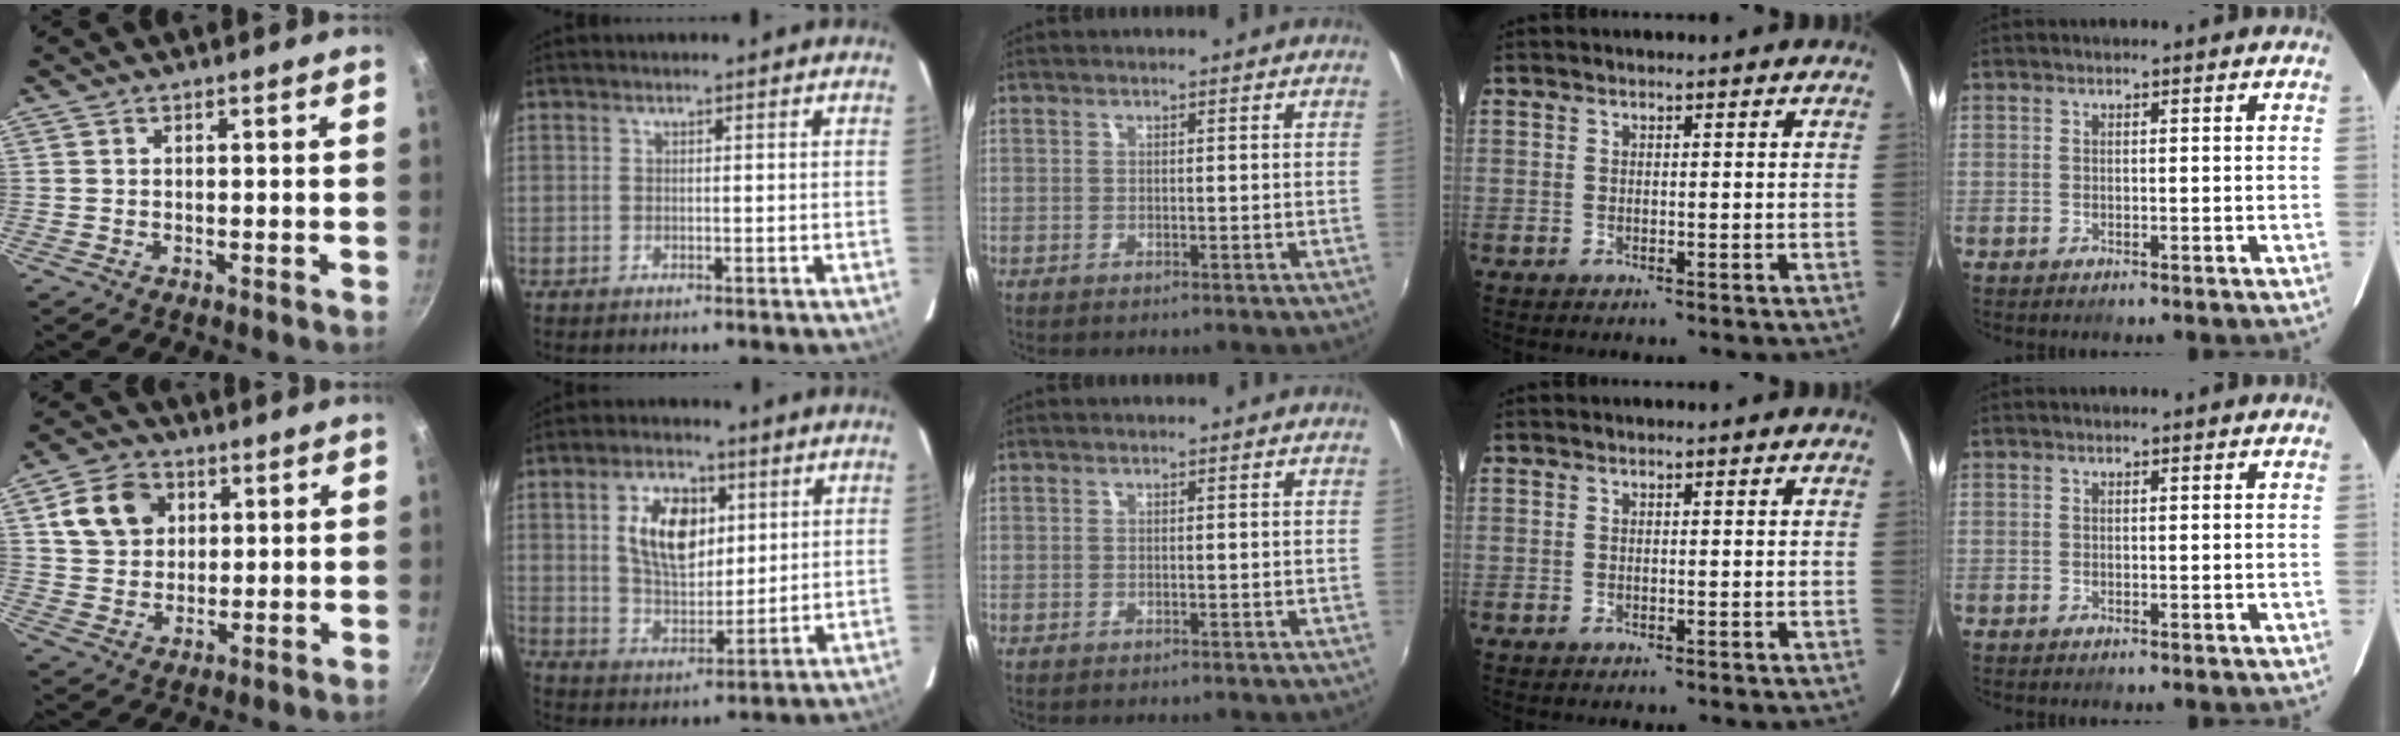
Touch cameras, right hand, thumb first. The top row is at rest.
{"thumb": {"total": 10.4, "force": [3.5, 8.2, 5.3], "torque": [-0.074, 0.005, 0.059]}, "index": {"total": 11.9, "force": [3.6, 6.9, 9.0], "torque": [-0.159, 0.014, 0.072]}}